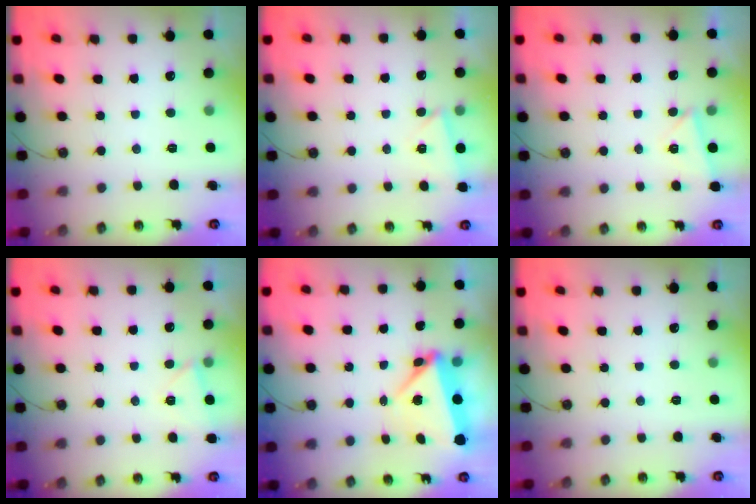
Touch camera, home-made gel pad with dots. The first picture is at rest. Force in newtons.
{"total": 2.9, "press": 2.8, "slide": 0.6}
{"total": 3.8, "press": 3.2, "slide": 2.1}
{"total": 4.0, "press": 2.3, "slide": 3.2}
{"total": 9.3, "press": 5.8, "slide": 7.3}
{"total": 0.0}